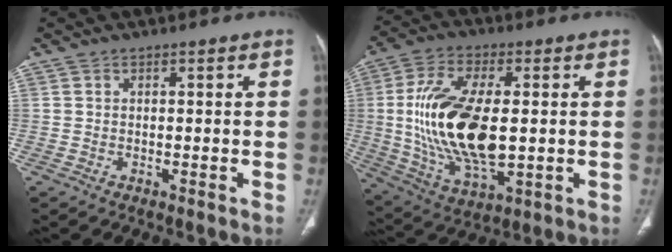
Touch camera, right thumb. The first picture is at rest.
{"total": 20.6, "force": [0.2, 9.8, 18.1], "torque": [-0.356, -0.013, 0.011]}